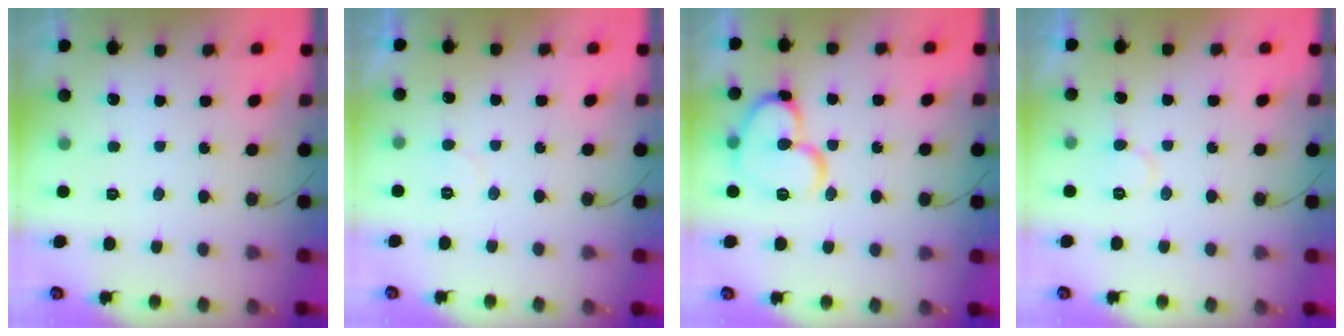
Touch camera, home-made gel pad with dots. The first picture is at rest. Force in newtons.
{"total": 4.0, "press": 4.0, "slide": 0.4}
{"total": 14.6, "press": 14.5, "slide": 2.1}
{"total": 6.3, "press": 6.3, "slide": 0.5}